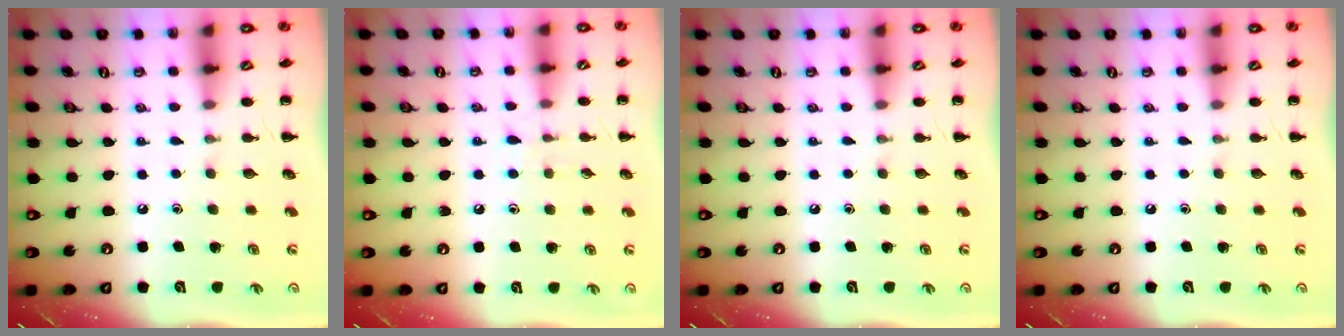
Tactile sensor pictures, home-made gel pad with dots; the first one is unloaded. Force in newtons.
{"total": 4.7, "press": 4.2, "slide": 2.0}
{"total": 0.0}
{"total": 0.0}